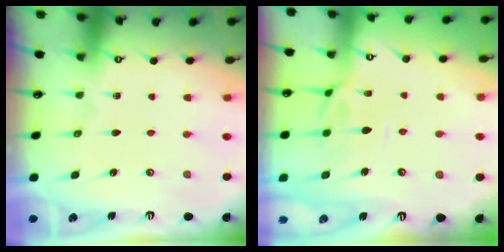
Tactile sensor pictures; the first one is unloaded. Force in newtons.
{"total": 2.7, "press": 2.4, "slide": 1.2}